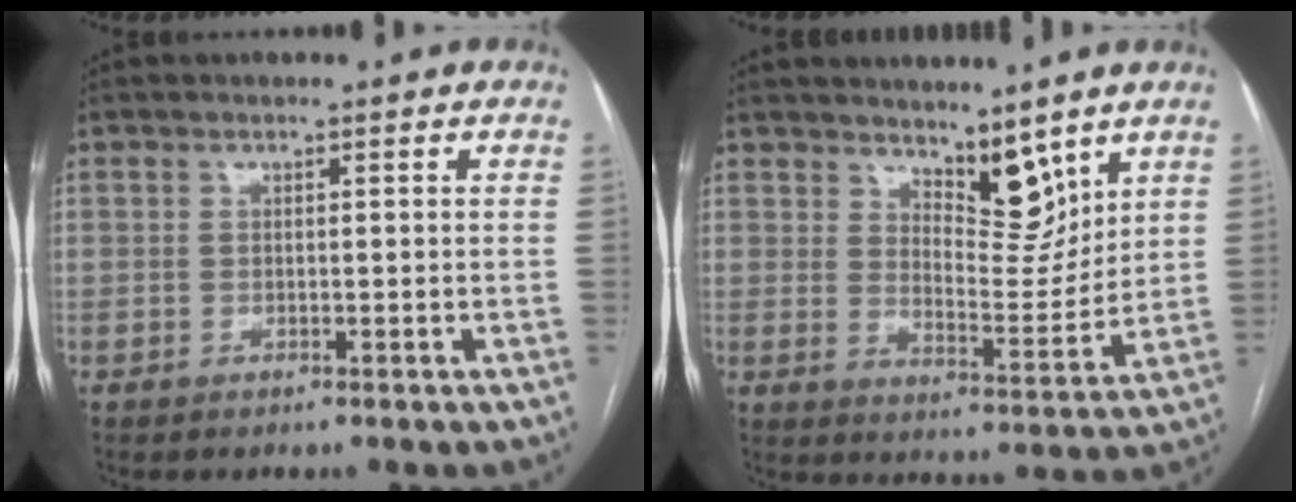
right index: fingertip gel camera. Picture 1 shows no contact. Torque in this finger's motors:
{"motor_torque": [0.04, 0.36, 0.00, 0.01]}